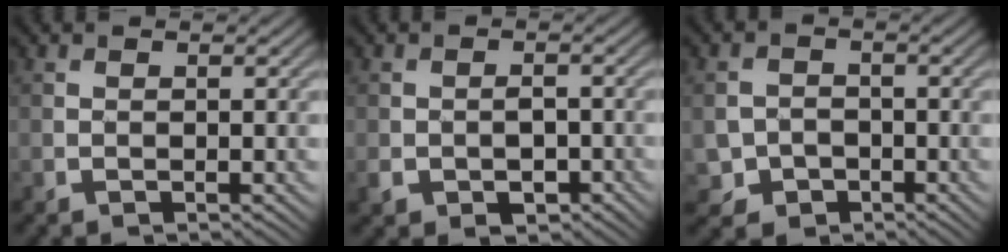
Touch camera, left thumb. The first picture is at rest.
{"total": 4.5, "force": [-2.2, 3.3, 2.0], "torque": [-0.030, -0.006, -0.037]}
{"total": 3.3, "force": [-1.5, 2.9, 0.7], "torque": [-0.013, -0.006, -0.031]}